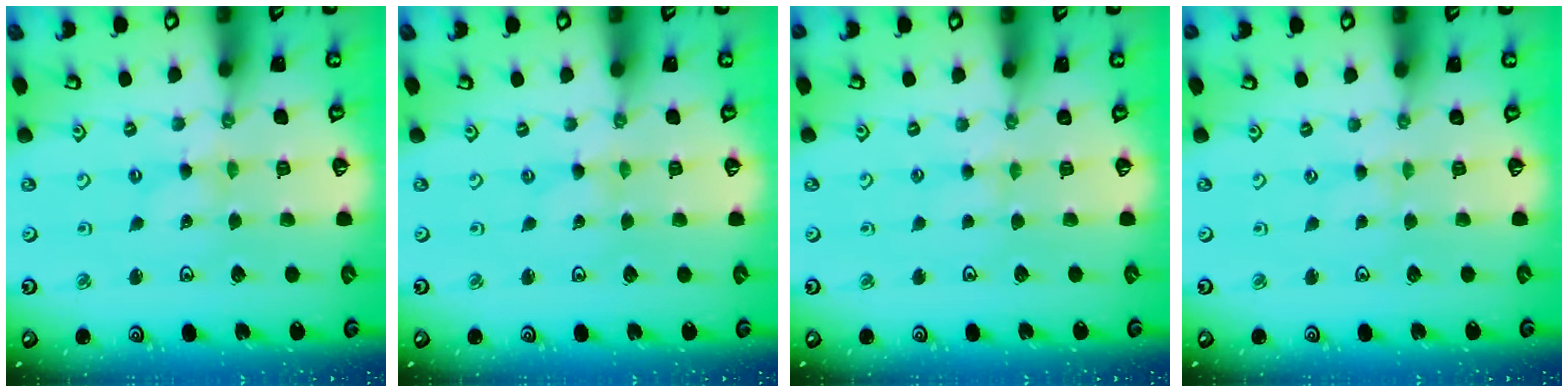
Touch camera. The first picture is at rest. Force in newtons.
{"total": 0.0}
{"total": 2.6, "press": 2.6, "slide": 0.5}
{"total": 0.0}